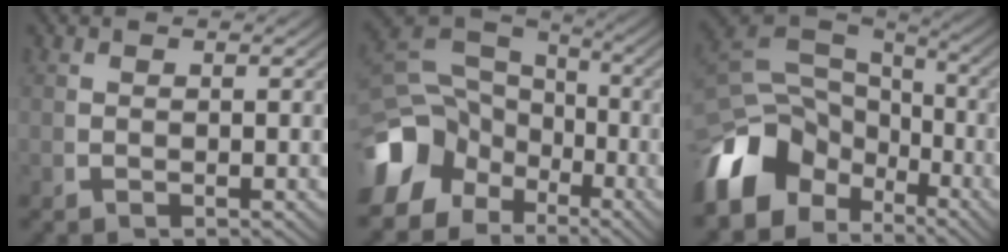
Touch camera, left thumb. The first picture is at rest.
{"total": 12.3, "force": [-2.2, 9.7, 7.3], "torque": [-0.154, -0.034, -0.023]}
{"total": 13.0, "force": [-2.6, 9.5, 8.5], "torque": [-0.182, -0.040, -0.028]}